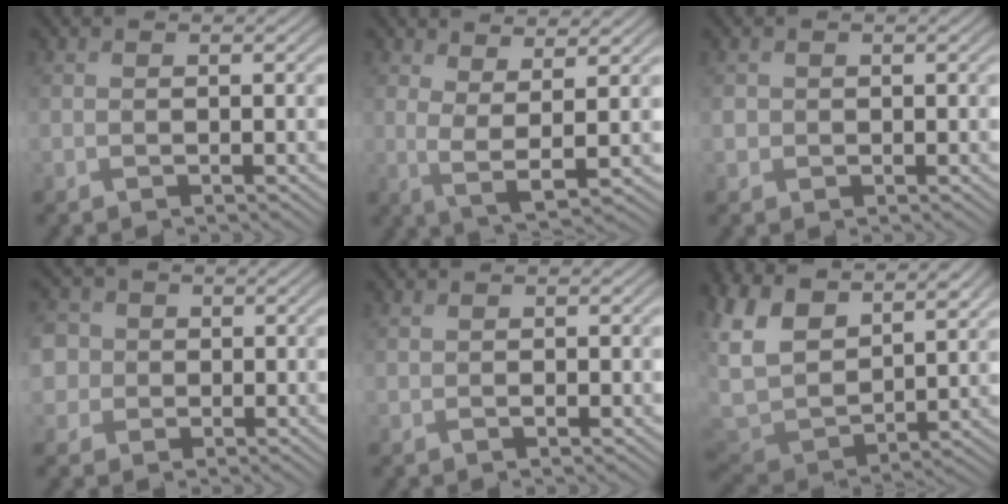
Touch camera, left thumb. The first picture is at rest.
{"total": 4.5, "force": [2.1, 0.9, 3.8], "torque": [-0.091, -0.004, 0.044]}
{"total": 1.3, "force": [0.1, 1.3, 0.3], "torque": [-0.010, -0.003, 0.000]}
{"total": 6.6, "force": [0.9, 6.1, 2.5], "torque": [-0.087, 0.022, -0.006]}
{"total": 0.7, "force": [0.2, 0.4, 0.6], "torque": [-0.013, 0.000, 0.005]}
{"total": 12.8, "force": [5.8, 7.6, 8.5], "torque": [-0.242, 0.018, 0.102]}